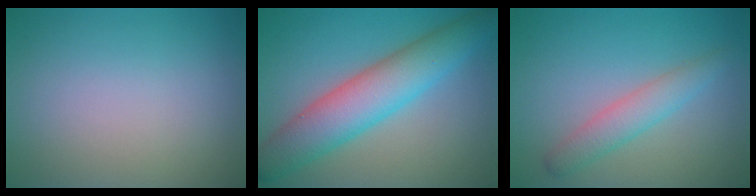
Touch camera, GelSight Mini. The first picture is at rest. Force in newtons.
{"total": 7.4, "press": 7.4, "slide": 0.4}
{"total": 2.7, "press": 2.7, "slide": 0.0}